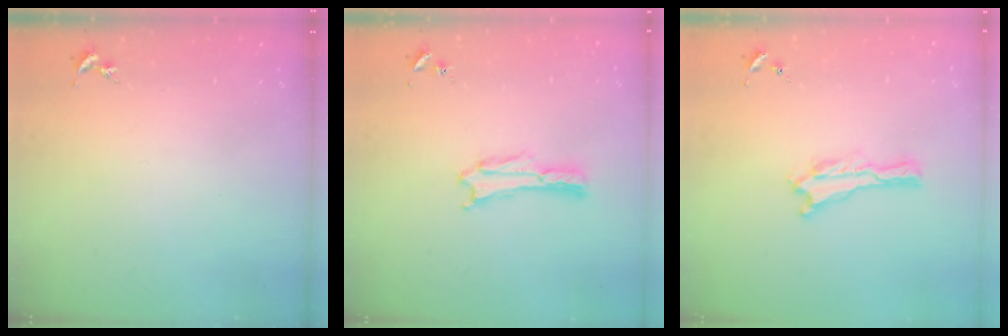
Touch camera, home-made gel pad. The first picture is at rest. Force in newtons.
{"total": 0.0}
{"total": 0.0}